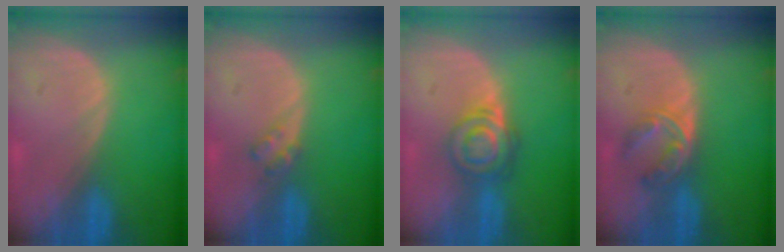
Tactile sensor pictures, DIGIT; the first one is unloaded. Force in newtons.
{"total": 2.0, "press": 2.0, "slide": 0.2}
{"total": 6.5, "press": 5.5, "slide": 3.4}
{"total": 5.7, "press": 4.5, "slide": 3.4}